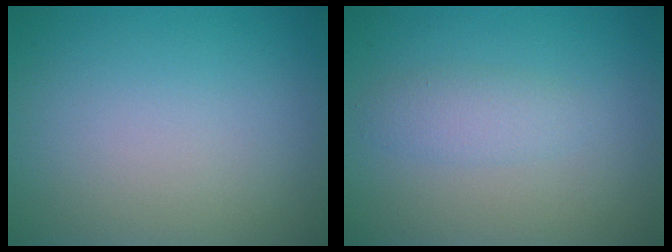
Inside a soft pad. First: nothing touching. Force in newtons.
{"total": 1.8, "press": 1.8, "slide": 0.1}